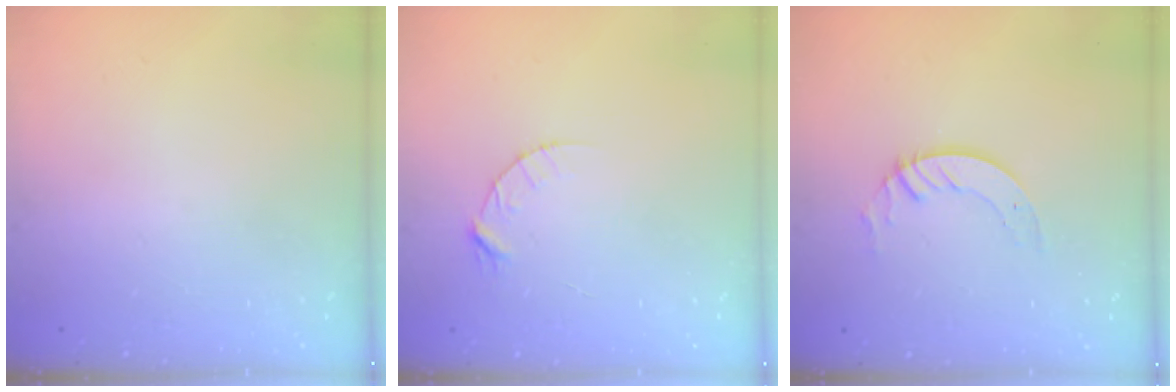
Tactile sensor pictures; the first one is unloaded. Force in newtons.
{"total": 4.4, "press": 4.4, "slide": 0.4}
{"total": 2.8, "press": 2.8, "slide": 0.2}